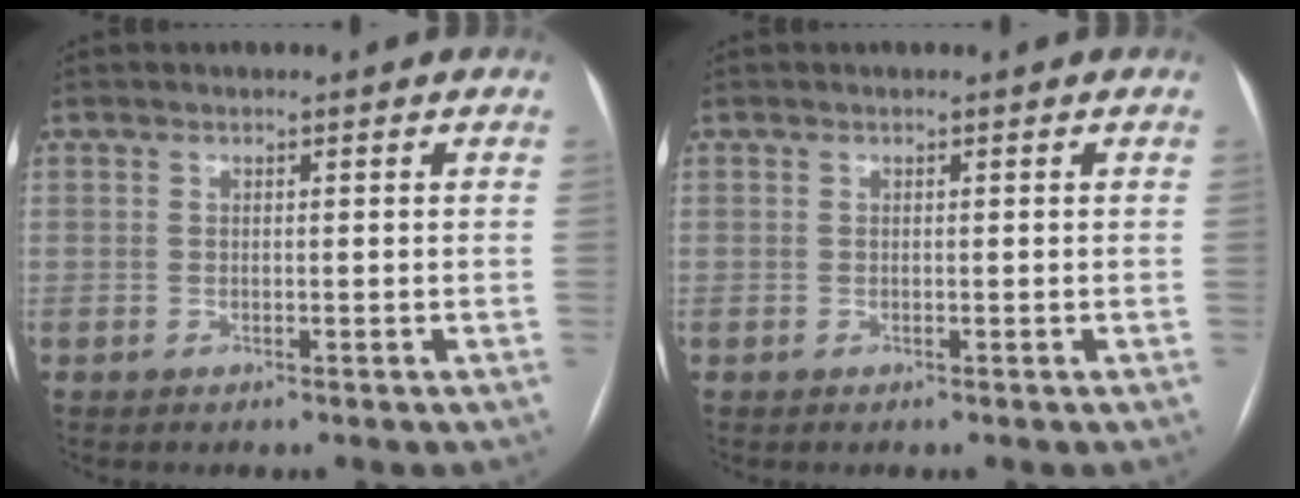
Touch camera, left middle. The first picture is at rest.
{"total": 0.0}